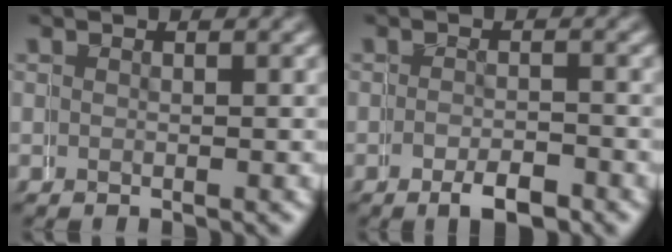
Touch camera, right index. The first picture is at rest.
{"total": 2.6, "force": [-1.9, 1.0, 1.6], "torque": [-0.013, 0.002, -0.036]}